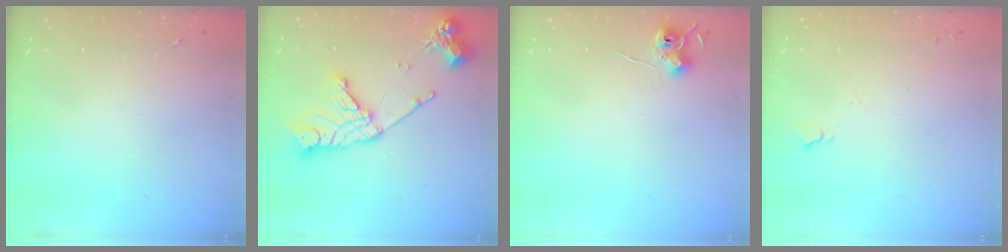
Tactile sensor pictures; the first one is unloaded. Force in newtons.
{"total": 17.2, "press": 17.1, "slide": 1.8}
{"total": 6.9, "press": 6.9, "slide": 0.6}
{"total": 4.1, "press": 4.0, "slide": 0.6}